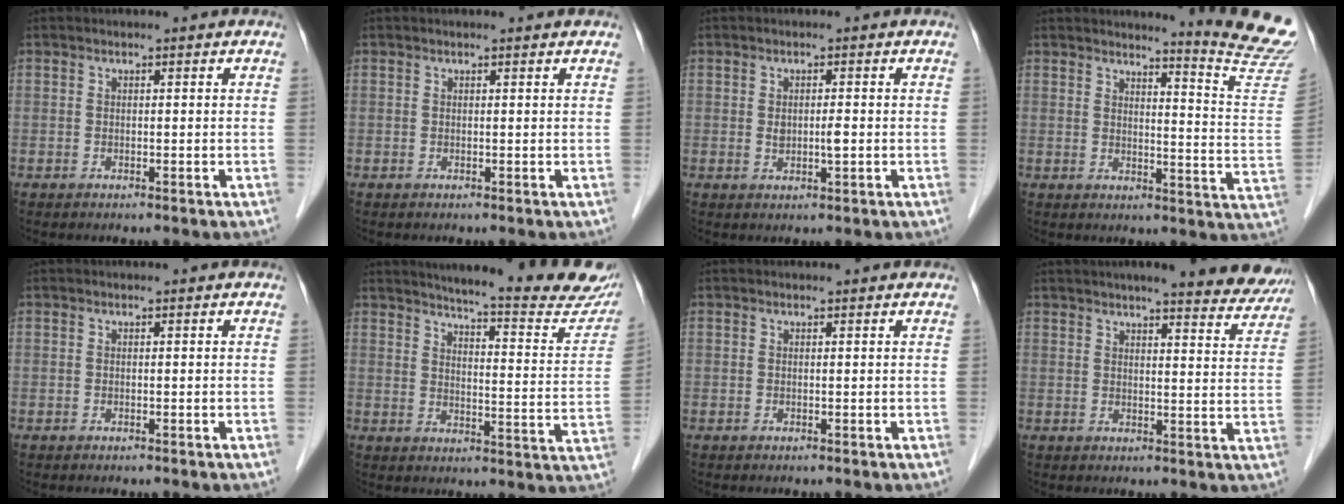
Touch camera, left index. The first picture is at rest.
{"total": 0.9, "force": [0.9, 0.0, 0.2], "torque": [-0.013, 0.000, 0.006]}
{"total": 2.1, "force": [-0.1, 0.6, 2.0], "torque": [-0.037, -0.003, 0.000]}
{"total": 12.9, "force": [12.5, -2.3, 2.2], "torque": [-0.029, -0.128, 0.126]}
{"total": 0.0}
{"total": 22.0, "force": [20.0, 1.6, 9.1], "torque": [-0.119, -0.080, 0.233]}
{"total": 1.0, "force": [1.0, 0.1, 0.2], "torque": [-0.011, 0.004, 0.008]}
{"total": 14.9, "force": [13.3, 1.9, 6.5], "torque": [-0.065, -0.013, 0.146]}